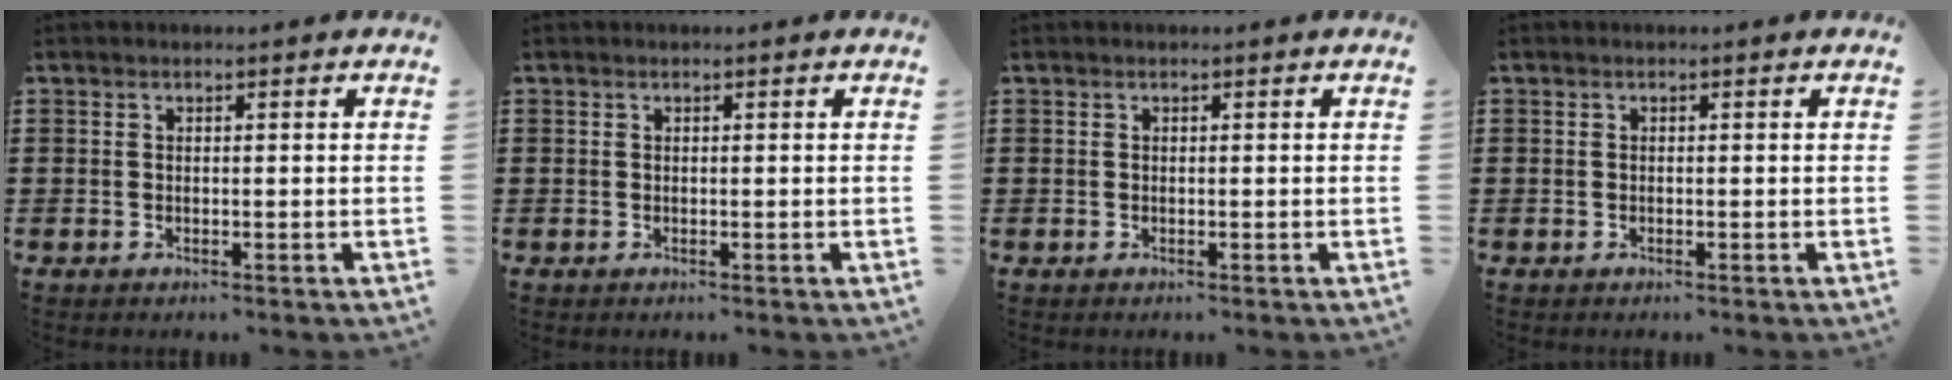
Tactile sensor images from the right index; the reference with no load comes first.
{"total": 0.0}
{"total": 0.0}
{"total": 0.0}